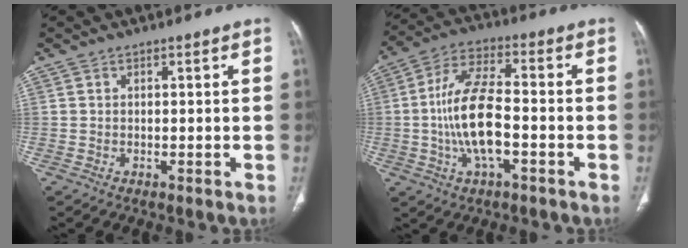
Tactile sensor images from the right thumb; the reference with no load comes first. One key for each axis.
{"total": 13.3, "fx": -2.5, "fy": 5.5, "fz": 11.9, "tx": -0.235, "ty": 0.027, "tz": -0.050}